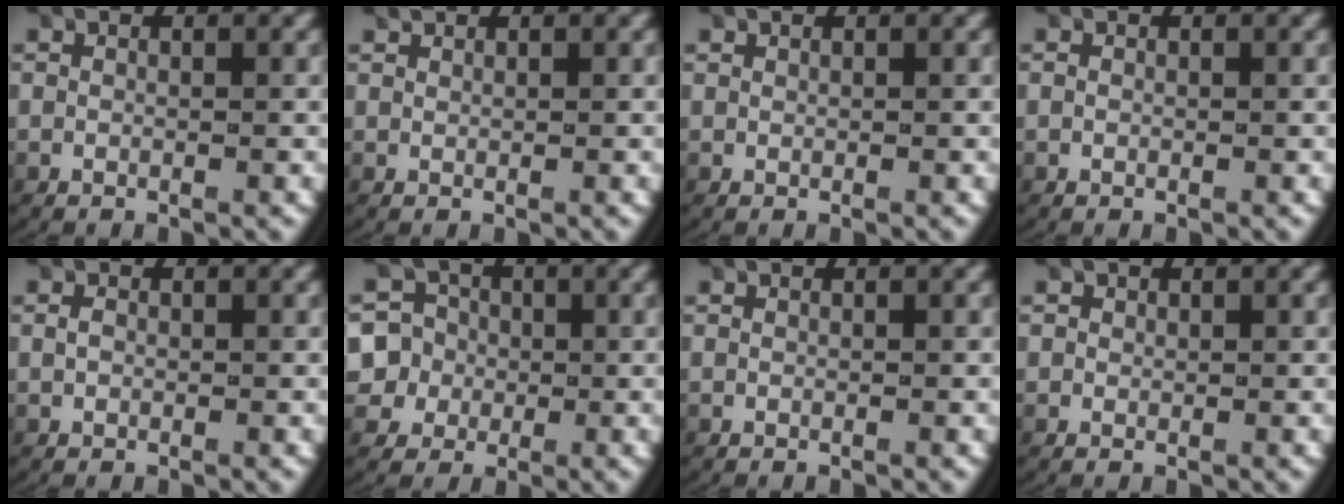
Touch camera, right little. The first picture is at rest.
{"total": 0.6, "force": [0.6, -0.1, 0.0], "torque": [-0.001, 0.002, 0.013]}
{"total": 0.0}
{"total": 0.0}
{"total": 0.6, "force": [-0.1, 0.5, 0.4], "torque": [-0.015, -0.001, 0.000]}
{"total": 9.6, "force": [-1.2, 9.1, 2.7], "torque": [-0.092, -0.032, -0.025]}
{"total": 0.0}
{"total": 0.6, "force": [0.2, 0.6, 0.1], "torque": [-0.006, -0.005, 0.008]}